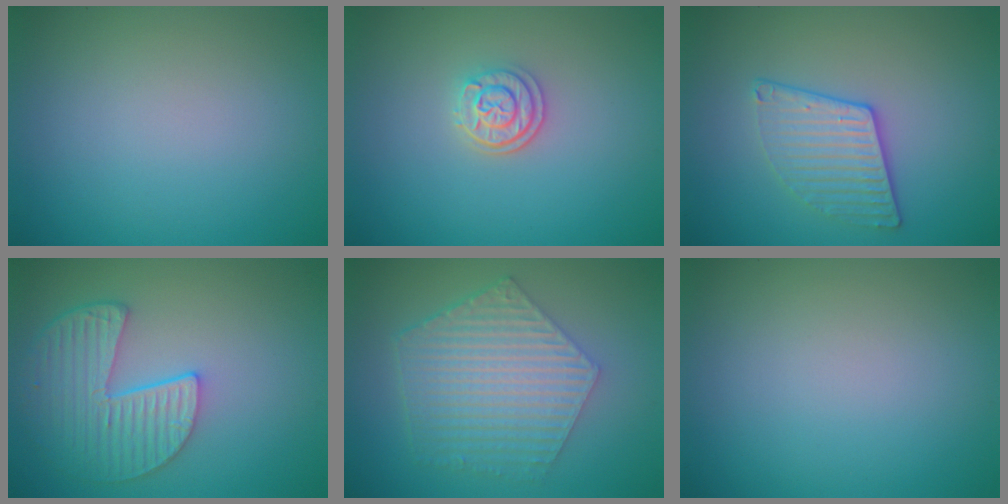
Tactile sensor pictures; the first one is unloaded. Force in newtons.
{"total": 2.4, "press": 2.1, "slide": 1.1}
{"total": 3.1, "press": 2.9, "slide": 1.1}
{"total": 5.3, "press": 4.3, "slide": 3.1}
{"total": 6.4, "press": 4.6, "slide": 4.5}
{"total": 0.0}